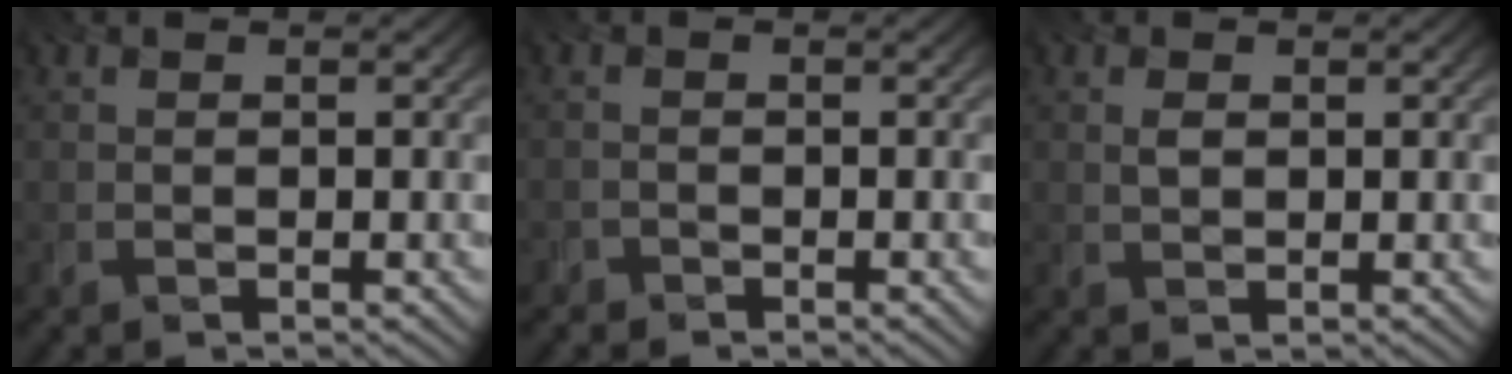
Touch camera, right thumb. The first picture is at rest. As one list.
[{"total": 1.0, "force": [-1.0, 0.3, -0.2], "torque": [0.004, -0.003, -0.021]}, {"total": 1.0, "force": [0.5, 0.6, 0.6], "torque": [-0.016, -0.001, 0.010]}]